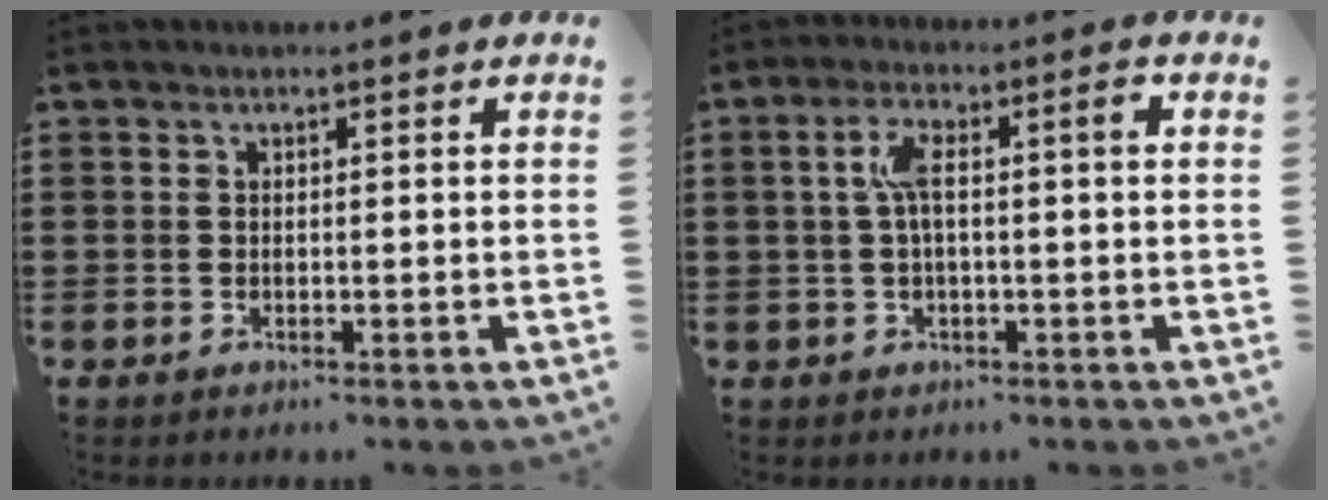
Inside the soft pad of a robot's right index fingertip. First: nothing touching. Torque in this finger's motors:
{"motor_torque": [0.28, -0.12, 0.25, 0.11]}